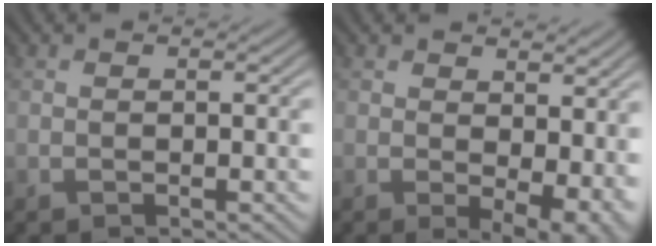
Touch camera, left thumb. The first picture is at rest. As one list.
[{"total": 6.5, "force": [1.0, 3.5, 5.5], "torque": [-0.073, -0.007, 0.022]}]